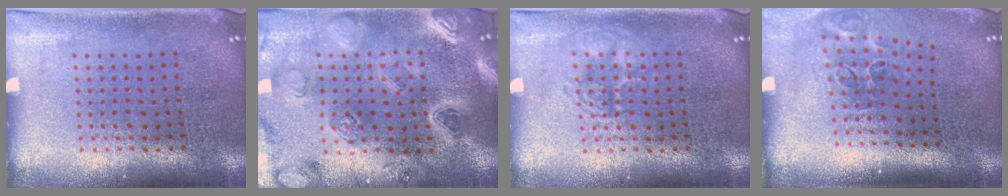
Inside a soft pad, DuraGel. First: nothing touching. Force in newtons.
{"total": 2.7, "press": 2.6, "slide": 0.4}
{"total": 1.9, "press": 1.9, "slide": 0.3}
{"total": 2.0, "press": 1.2, "slide": 1.7}